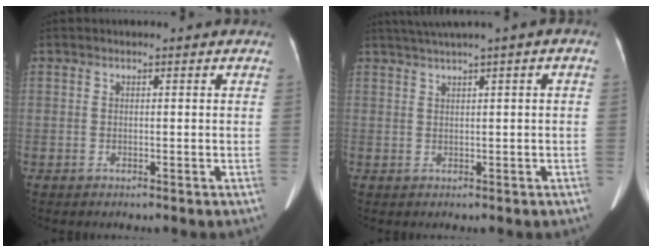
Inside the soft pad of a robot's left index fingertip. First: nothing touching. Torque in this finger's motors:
{"motor_torque": [0.45, -0.72, 0.14, 0.01]}